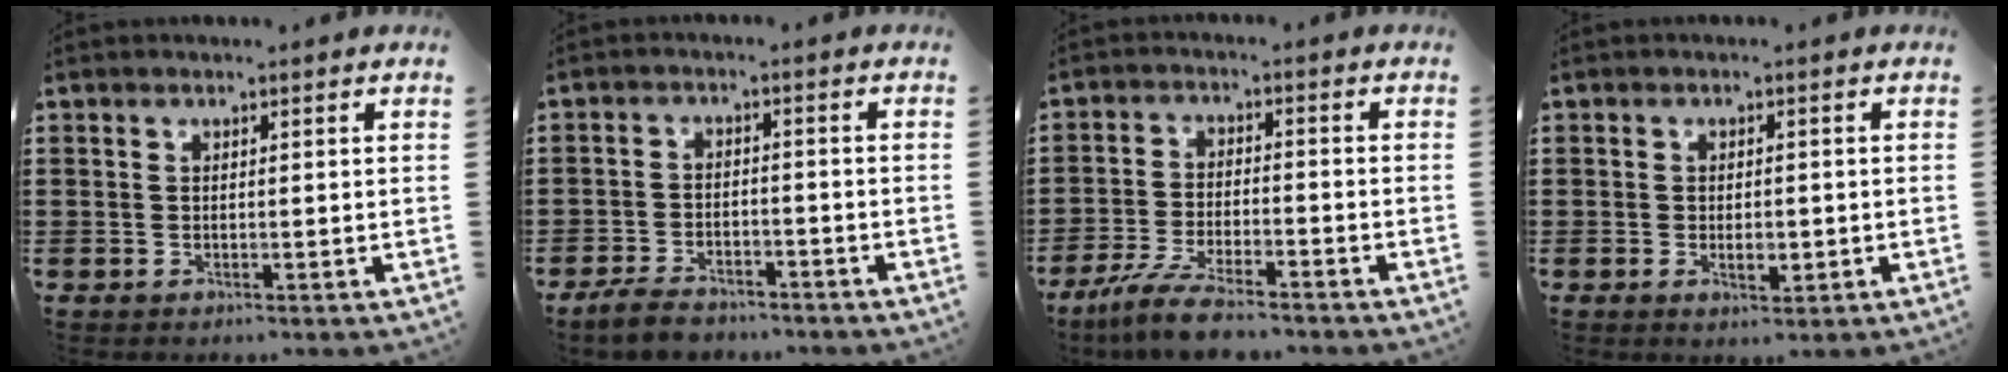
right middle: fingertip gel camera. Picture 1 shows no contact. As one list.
[{"total": 3.7, "force": [-3.4, 1.0, 1.0], "torque": [-0.029, 0.005, -0.070]}, {"total": 6.6, "force": [-5.6, 0.6, 3.5], "torque": [-0.090, -0.013, -0.110]}, {"total": 2.6, "force": [-0.5, 1.2, 2.2], "torque": [-0.035, -0.004, -0.010]}]